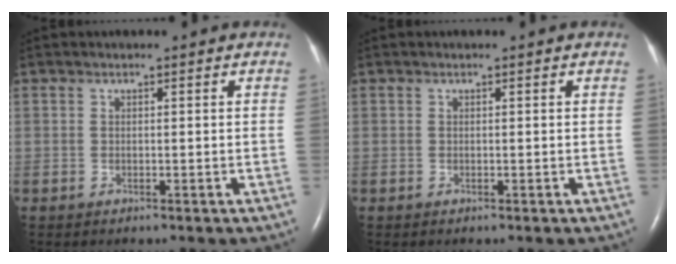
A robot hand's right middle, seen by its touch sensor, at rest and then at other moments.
{"total": 0.0}